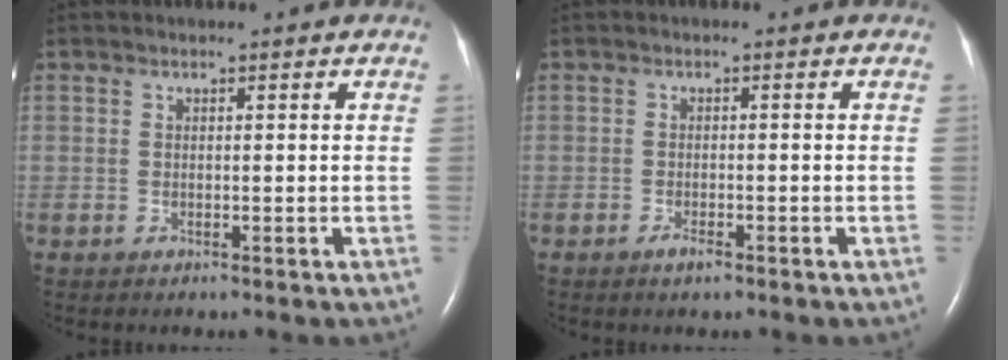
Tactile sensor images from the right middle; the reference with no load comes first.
{"total": 1.5, "force": [-1.0, 0.4, 1.0], "torque": [-0.024, -0.002, -0.016]}